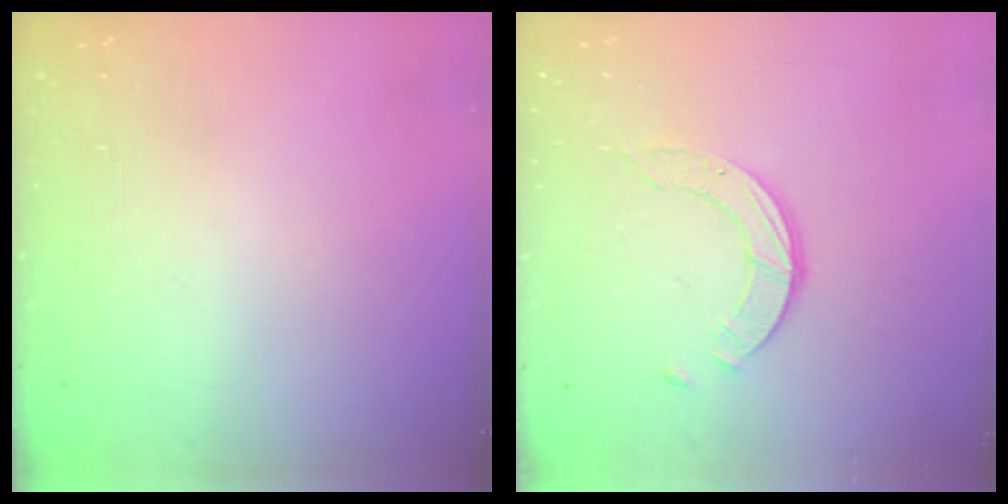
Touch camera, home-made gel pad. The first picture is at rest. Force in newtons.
{"total": 4.0, "press": 4.0, "slide": 0.2}